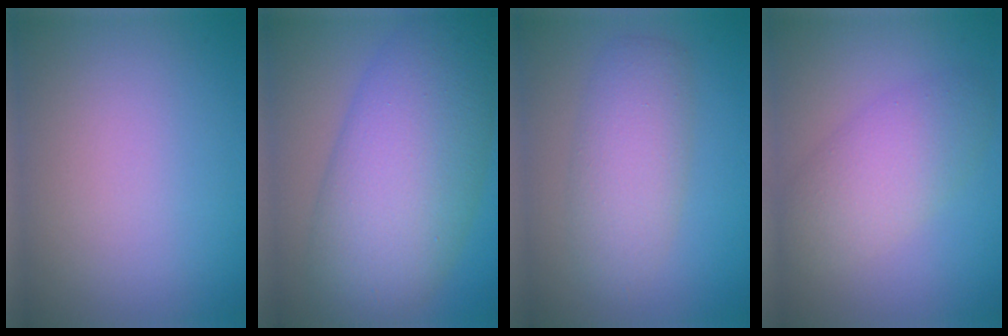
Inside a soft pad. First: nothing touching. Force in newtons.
{"total": 11.4, "press": 11.4, "slide": 0.5}
{"total": 4.3, "press": 4.3, "slide": 0.2}
{"total": 4.5, "press": 4.5, "slide": 0.1}